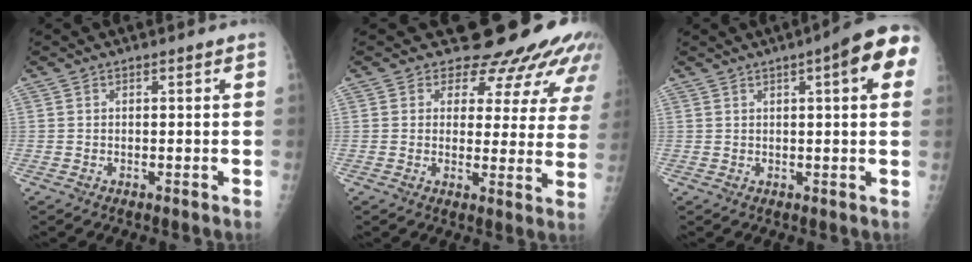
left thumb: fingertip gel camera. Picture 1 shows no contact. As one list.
[{"total": 16.0, "force": [13.7, 7.0, 4.4], "torque": [-0.010, -0.078, 0.144]}, {"total": 10.6, "force": [3.9, 2.5, 9.6], "torque": [-0.104, 0.006, 0.038]}]